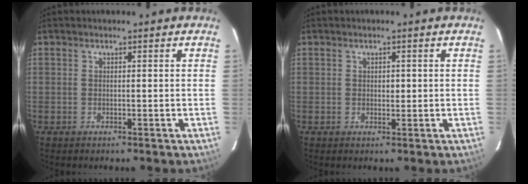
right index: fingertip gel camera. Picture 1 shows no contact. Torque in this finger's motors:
{"motor_torque": [0.08, 0.01, 0.09, 0.02]}